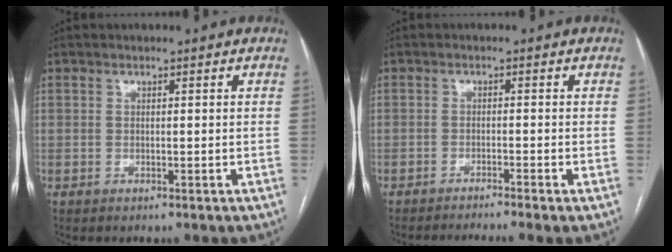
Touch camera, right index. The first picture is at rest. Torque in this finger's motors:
{"motor_torque": [1.66, -0.47, 0.15, 0.05]}